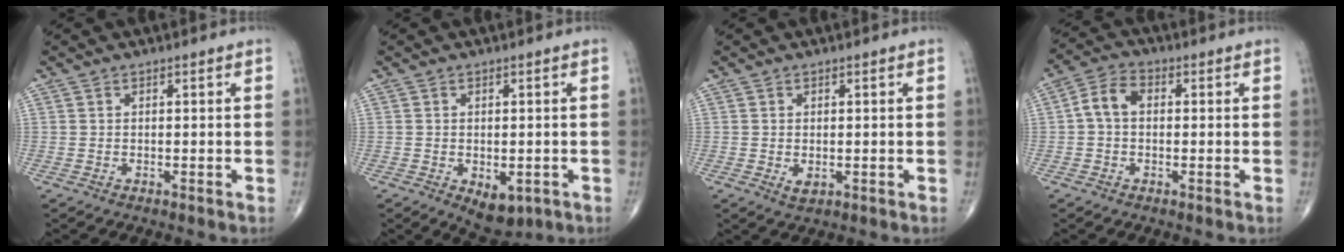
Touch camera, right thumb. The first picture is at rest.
{"total": 5.6, "force": [-1.8, 3.3, 4.2], "torque": [-0.046, -0.001, -0.012]}
{"total": 1.9, "force": [-0.2, 1.2, 1.4], "torque": [-0.023, -0.005, -0.001]}
{"total": 5.5, "force": [0.1, 3.7, 4.0], "torque": [-0.072, 0.020, -0.006]}